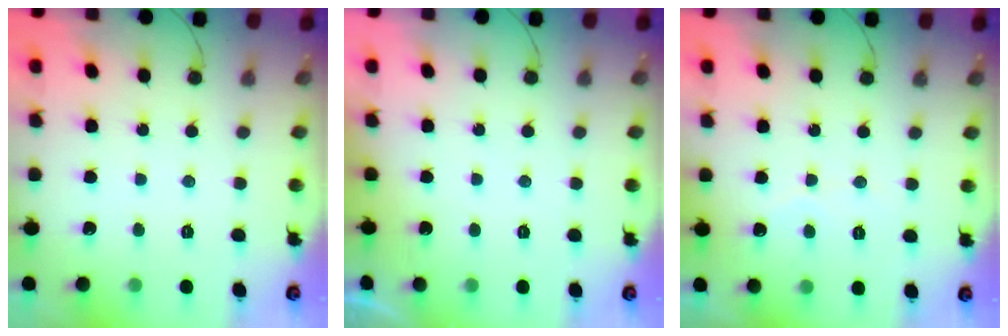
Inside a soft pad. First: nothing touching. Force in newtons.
{"total": 0.8, "press": 0.8, "slide": 0.1}
{"total": 2.5, "press": 2.5, "slide": 0.2}